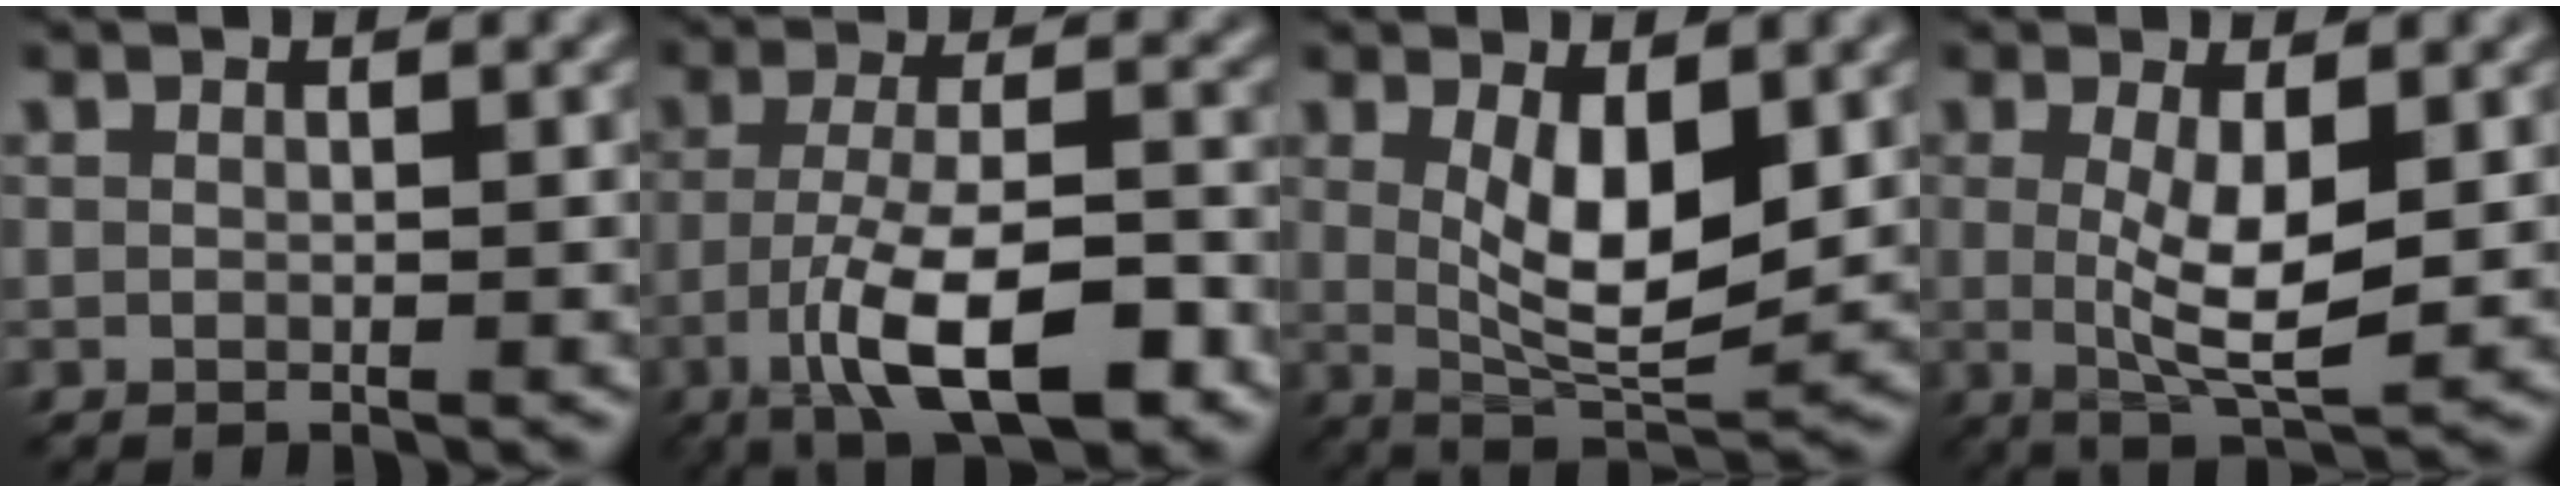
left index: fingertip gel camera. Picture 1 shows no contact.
{"total": 9.6, "force": [-4.6, 3.0, 7.8], "torque": [-0.139, 0.001, -0.082]}
{"total": 6.3, "force": [1.0, 2.2, 5.8], "torque": [-0.108, -0.016, 0.025]}
{"total": 5.1, "force": [0.2, 1.2, 5.0], "torque": [-0.093, -0.009, 0.009]}